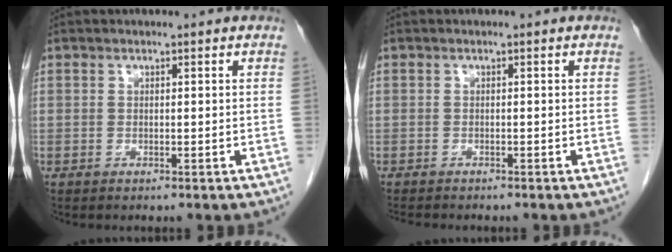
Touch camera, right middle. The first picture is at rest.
{"total": 3.7, "force": [-3.3, 0.8, 1.5], "torque": [-0.024, -0.008, -0.045]}